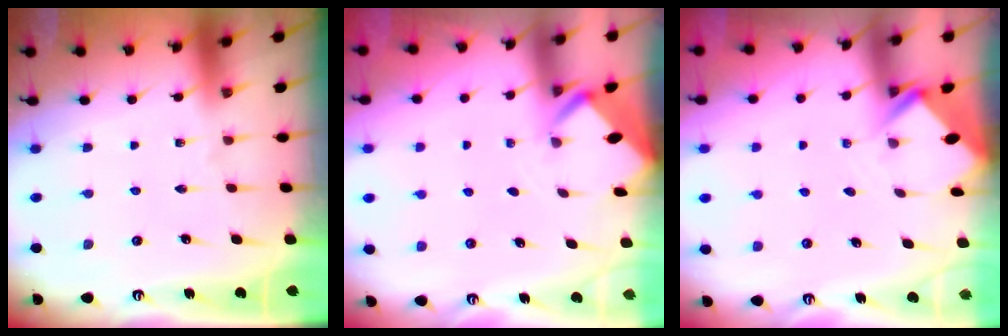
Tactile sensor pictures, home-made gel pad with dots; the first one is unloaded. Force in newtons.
{"total": 2.3, "press": 2.3, "slide": 0.2}
{"total": 2.7, "press": 2.7, "slide": 0.2}